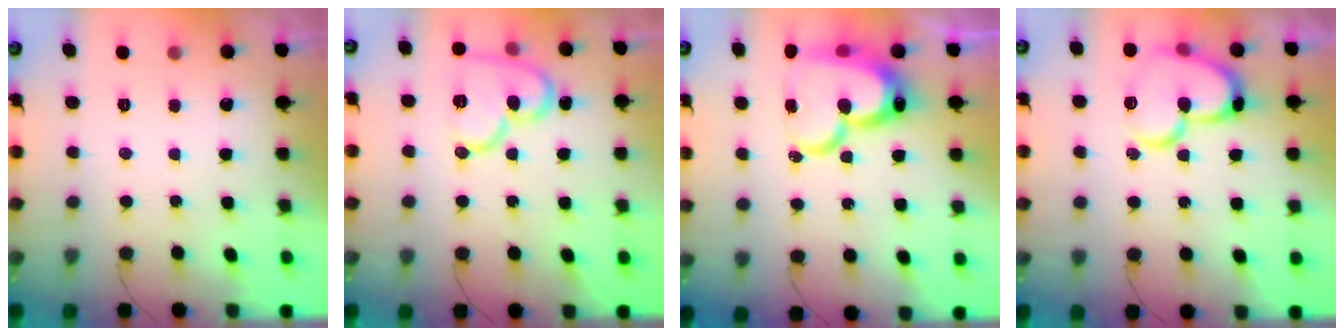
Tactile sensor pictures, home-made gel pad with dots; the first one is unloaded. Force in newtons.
{"total": 14.0, "press": 13.9, "slide": 1.7}
{"total": 21.8, "press": 21.7, "slide": 2.2}
{"total": 17.5, "press": 17.4, "slide": 2.1}